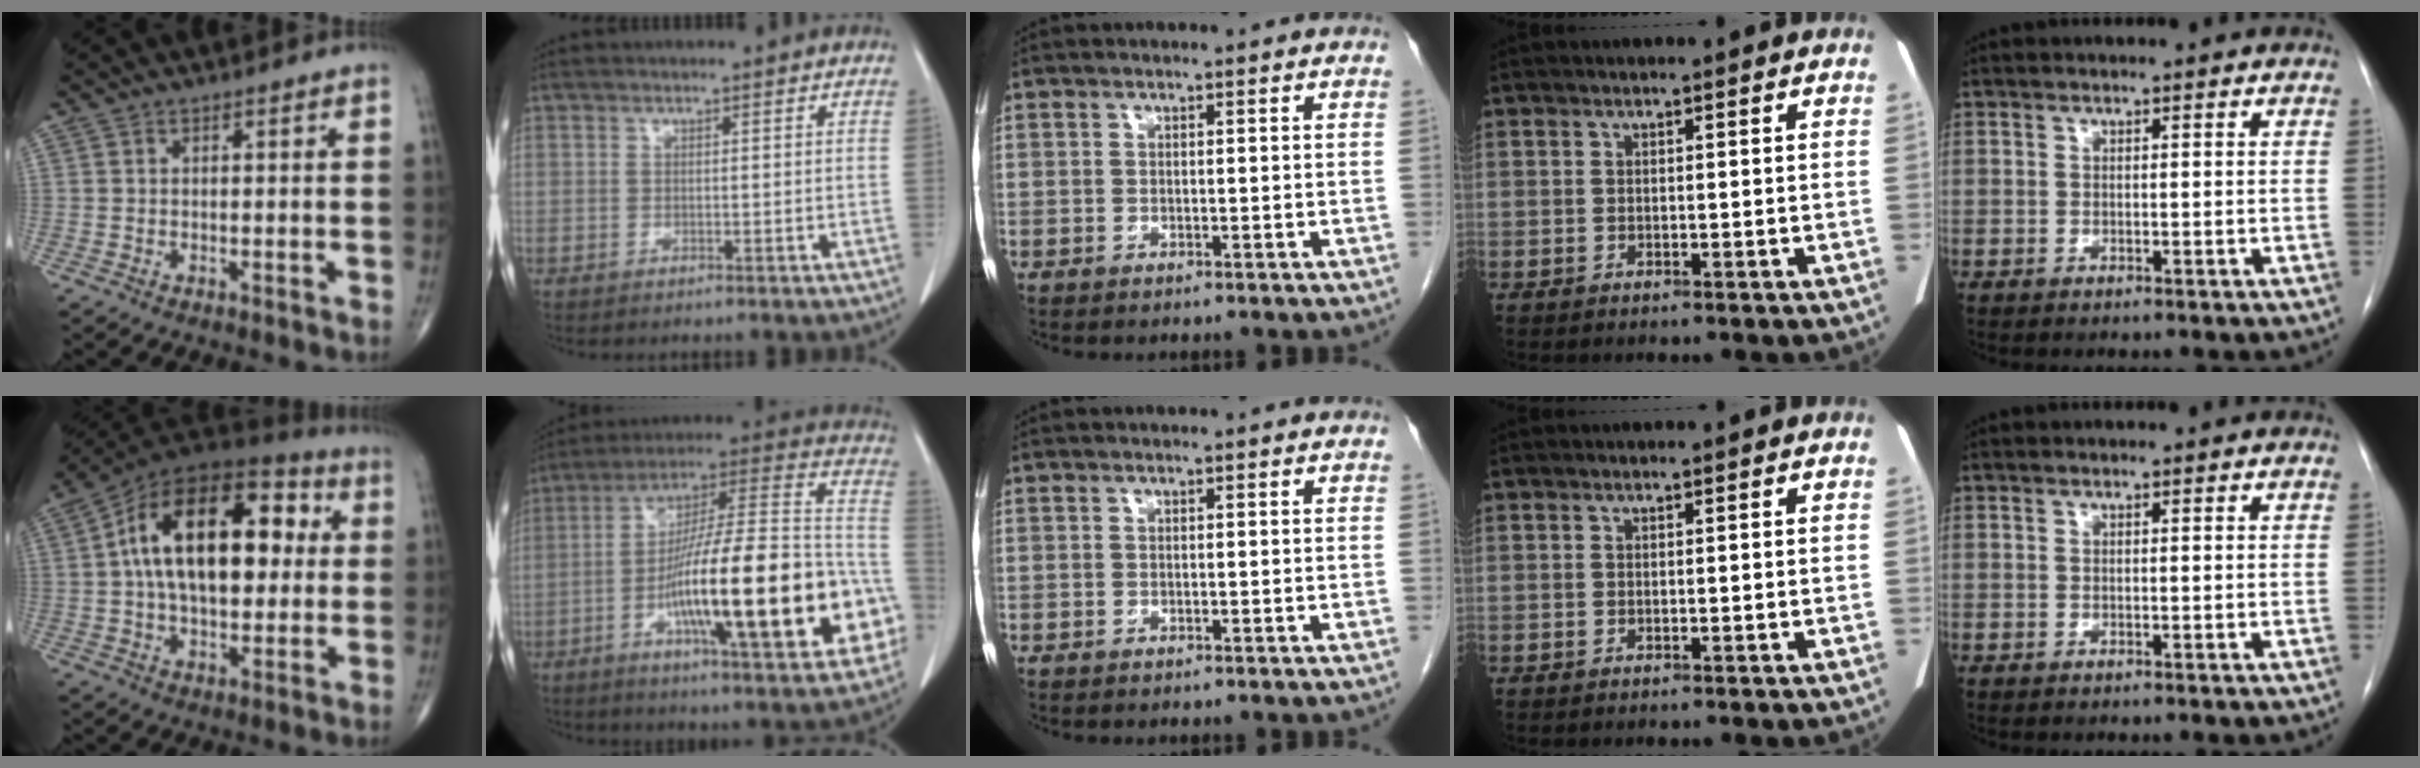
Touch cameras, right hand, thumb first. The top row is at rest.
{"thumb": {"total": 23.6, "force": [3.4, 13.1, 19.4], "torque": [-0.297, 0.030, 0.043]}, "index": {"total": 29.5, "force": [-8.4, 4.7, 27.9], "torque": [-0.378, 0.003, -0.133]}}